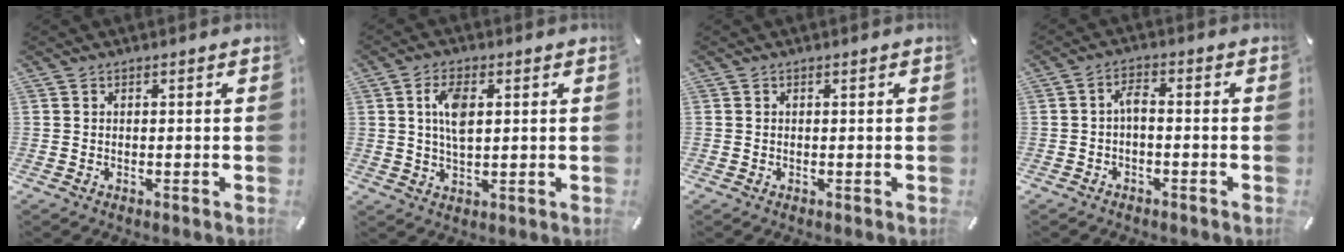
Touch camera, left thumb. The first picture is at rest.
{"total": 6.6, "force": [1.5, 3.2, 5.5], "torque": [-0.123, 0.000, 0.020]}
{"total": 0.0}
{"total": 1.9, "force": [-0.8, 0.6, 1.6], "torque": [-0.036, 0.003, -0.019]}